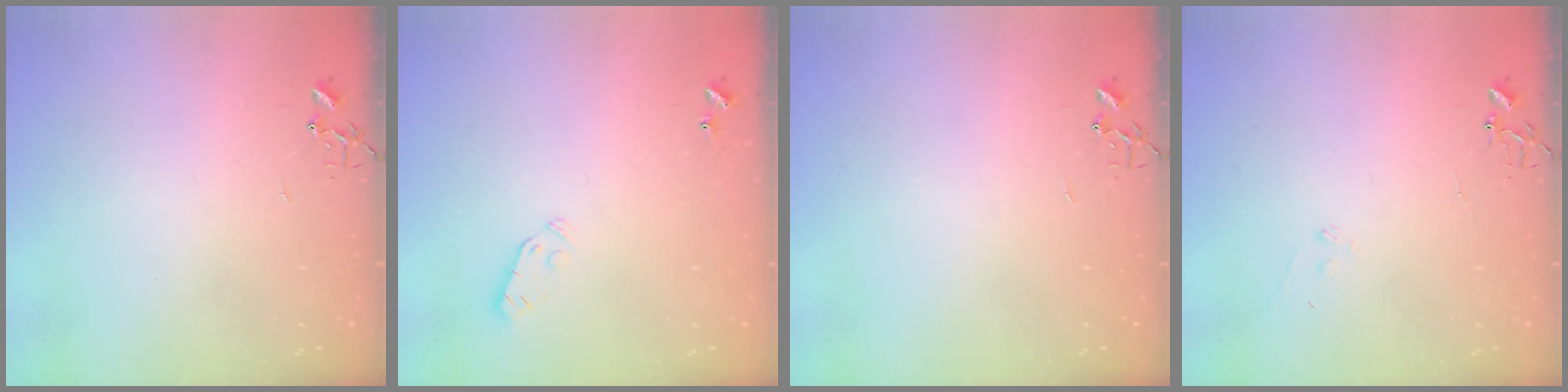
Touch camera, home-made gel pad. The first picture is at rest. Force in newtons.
{"total": 3.0, "press": 2.9, "slide": 0.9}
{"total": 0.0}
{"total": 7.1, "press": 7.1, "slide": 0.7}